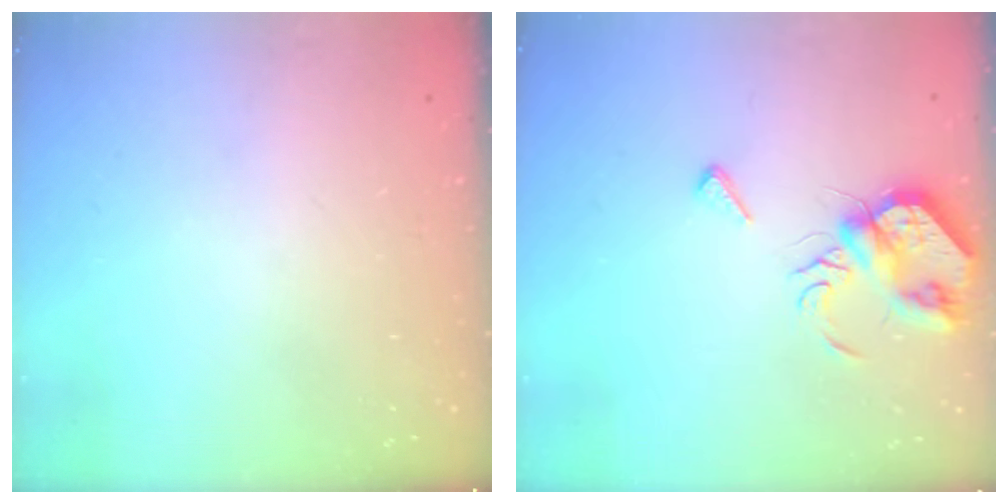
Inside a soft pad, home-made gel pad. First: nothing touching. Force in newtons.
{"total": 8.4, "press": 8.3, "slide": 0.8}